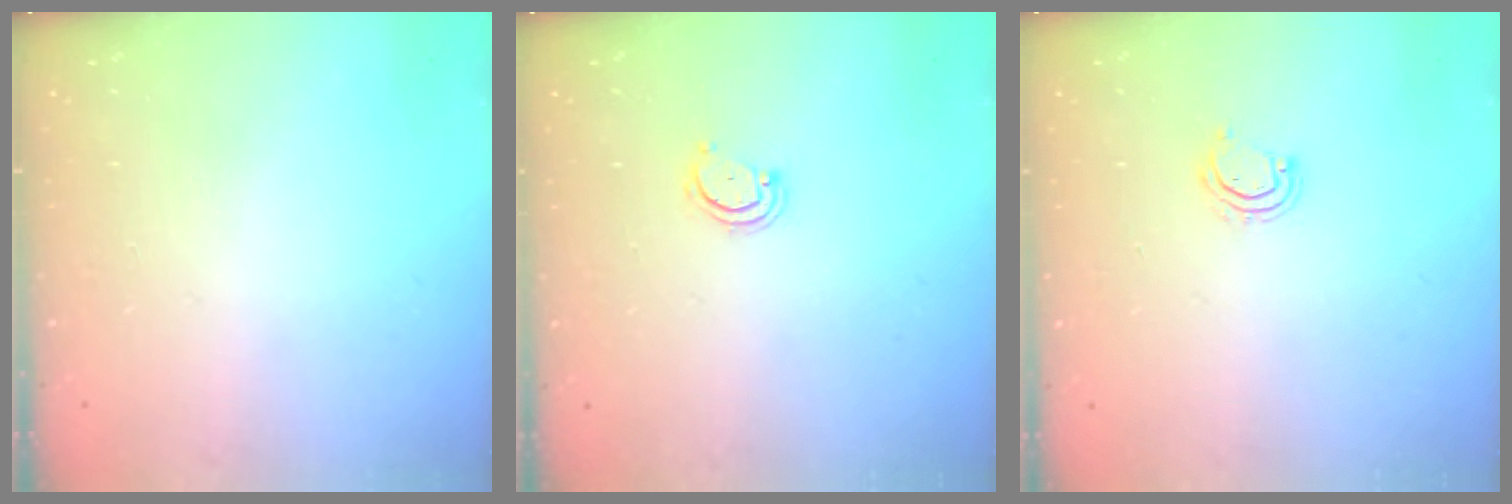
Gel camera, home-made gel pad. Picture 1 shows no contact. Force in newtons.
{"total": 2.6, "press": 2.6, "slide": 0.3}
{"total": 2.7, "press": 2.7, "slide": 0.2}